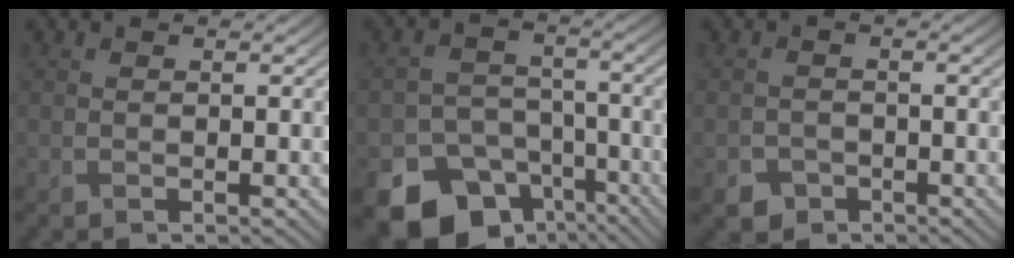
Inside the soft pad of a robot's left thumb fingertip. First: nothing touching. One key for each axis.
{"total": 13.6, "fx": -8.8, "fy": 9.3, "fz": 4.8, "tx": -0.098, "ty": -0.038, "tz": -0.129}
{"total": 2.2, "fx": -1.5, "fy": 1.5, "fz": 0.5, "tx": -0.008, "ty": -0.005, "tz": -0.033}